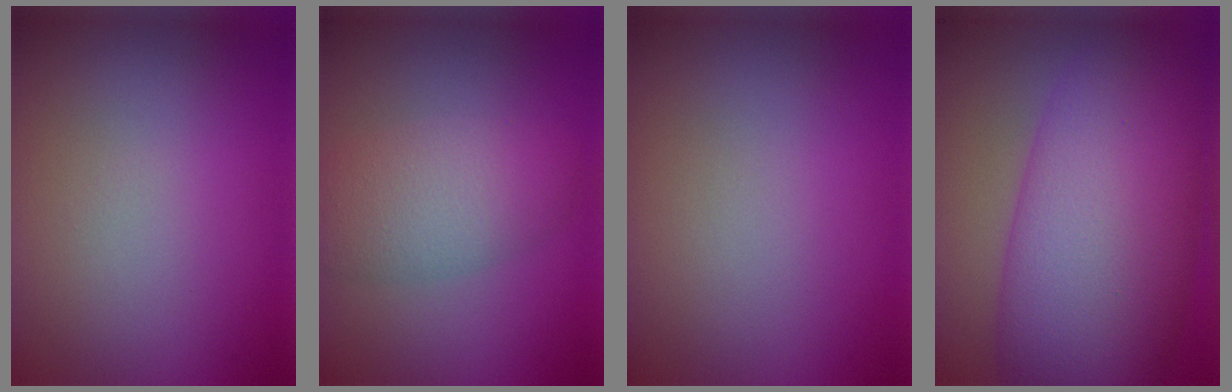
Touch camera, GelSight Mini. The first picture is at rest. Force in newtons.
{"total": 4.6, "press": 4.6, "slide": 0.2}
{"total": 0.0}
{"total": 13.1, "press": 13.1, "slide": 0.2}